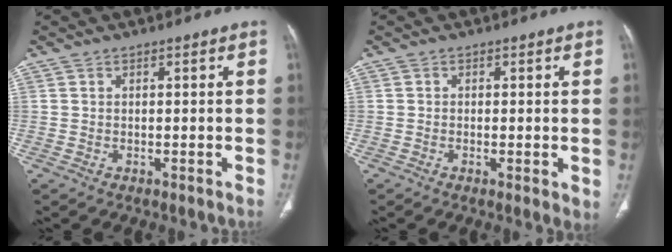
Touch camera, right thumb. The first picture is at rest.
{"total": 2.7, "force": [-0.4, 0.8, 2.5], "torque": [-0.044, -0.009, -0.009]}